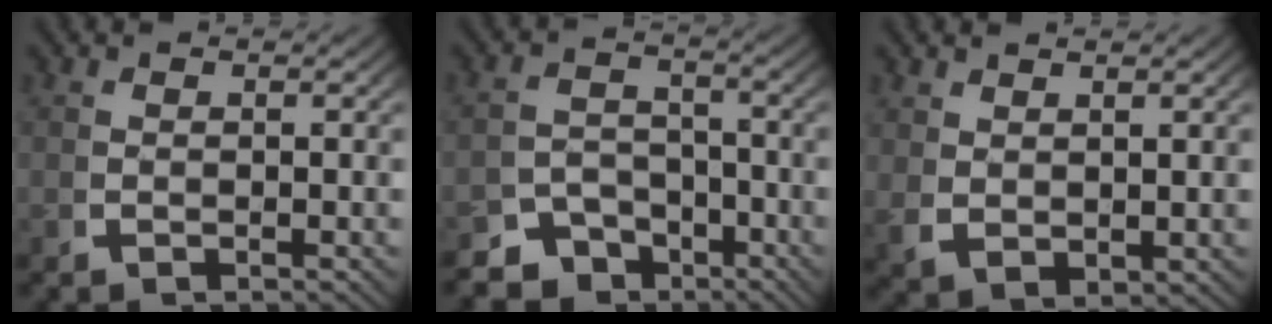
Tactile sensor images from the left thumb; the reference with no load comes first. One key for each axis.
{"total": 7.2, "fx": -4.6, "fy": 5.1, "fz": 2.0, "tx": -0.009, "ty": -0.033, "tz": -0.078}
{"total": 2.0, "fx": 1.2, "fy": 1.2, "fz": 1.2, "tx": -0.028, "ty": -0.007, "tz": 0.038}